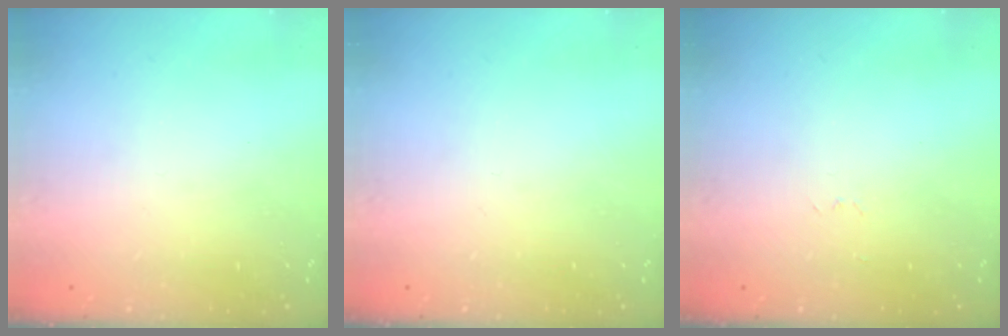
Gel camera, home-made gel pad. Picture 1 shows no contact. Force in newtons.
{"total": 0.0}
{"total": 2.6, "press": 2.6, "slide": 0.4}